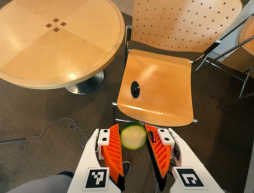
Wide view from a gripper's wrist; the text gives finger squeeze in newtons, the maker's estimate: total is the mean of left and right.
{"total": 8.1, "left": 7.4, "right": 8.8}